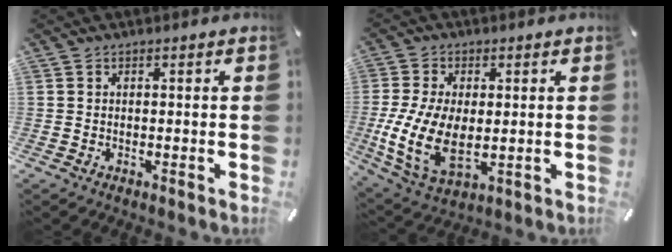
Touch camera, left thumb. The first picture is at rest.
{"total": 13.0, "force": [-1.0, 7.5, 10.6], "torque": [-0.235, -0.010, -0.013]}